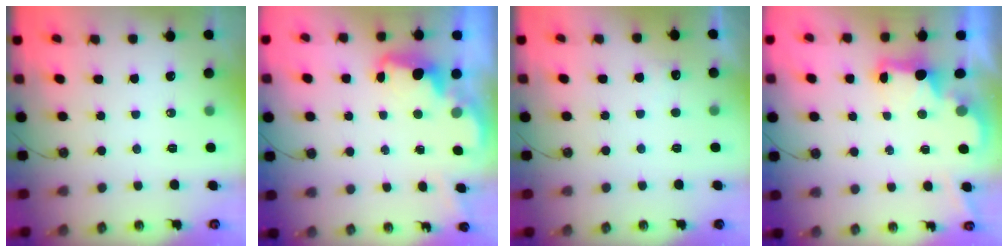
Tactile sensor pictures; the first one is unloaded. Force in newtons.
{"total": 2.5, "press": 2.4, "slide": 0.5}
{"total": 4.2, "press": 4.0, "slide": 1.2}
{"total": 2.4, "press": 2.2, "slide": 0.8}